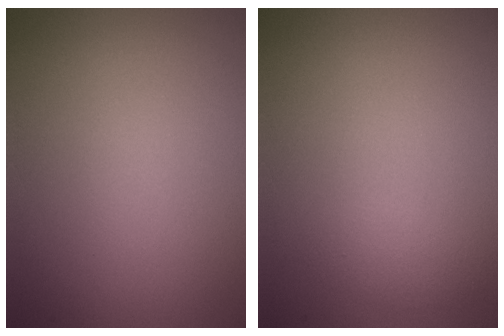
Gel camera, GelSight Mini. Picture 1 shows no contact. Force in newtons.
{"total": 1.1, "press": 1.1, "slide": 0.1}